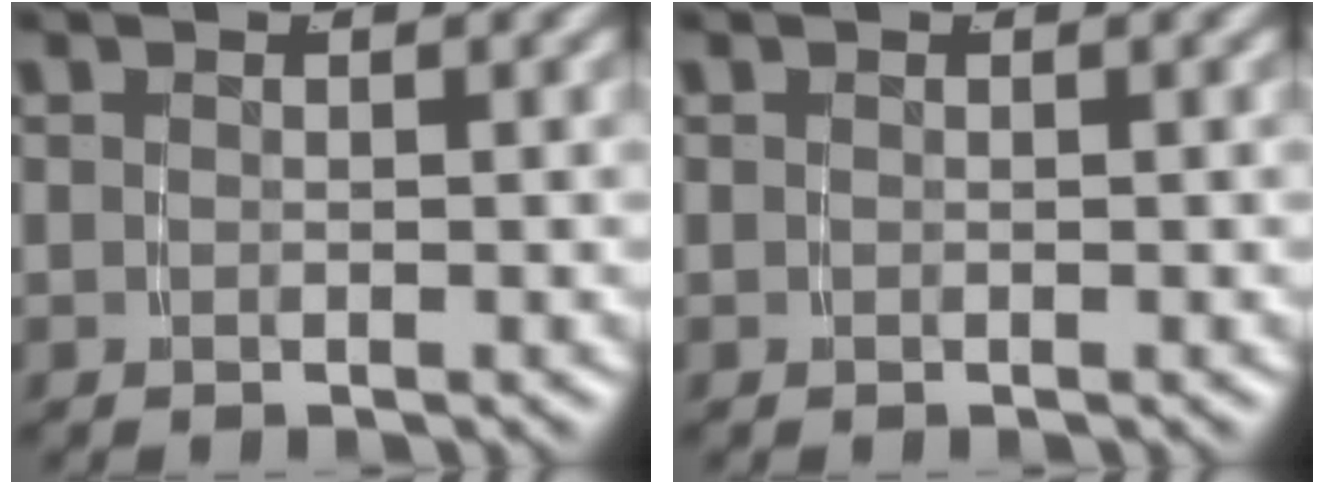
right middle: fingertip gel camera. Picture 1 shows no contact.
{"total": 0.0}